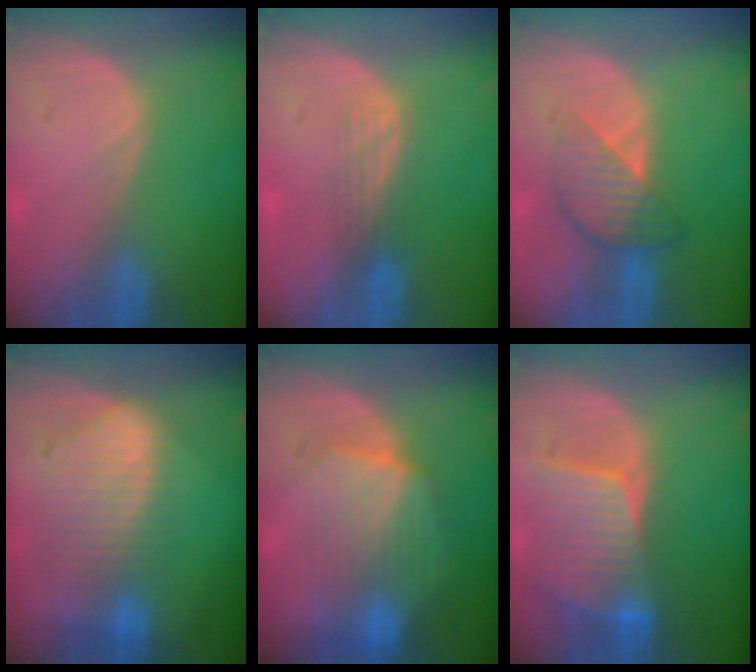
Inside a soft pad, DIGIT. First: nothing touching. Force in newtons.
{"total": 2.9, "press": 2.6, "slide": 1.3}
{"total": 5.5, "press": 5.4, "slide": 0.4}
{"total": 9.1, "press": 8.0, "slide": 4.3}
{"total": 8.0, "press": 7.9, "slide": 1.0}
{"total": 8.4, "press": 7.6, "slide": 3.4}